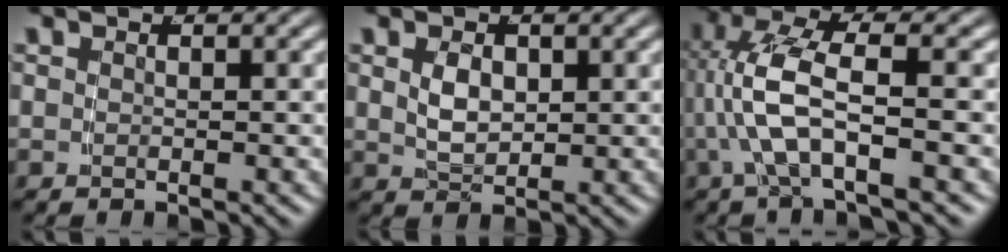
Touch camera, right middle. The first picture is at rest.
{"total": 2.3, "force": [0.5, 1.2, 1.9], "torque": [-0.035, -0.010, 0.022]}
{"total": 5.3, "force": [0.0, 1.6, 5.1], "torque": [-0.119, 0.000, 0.004]}